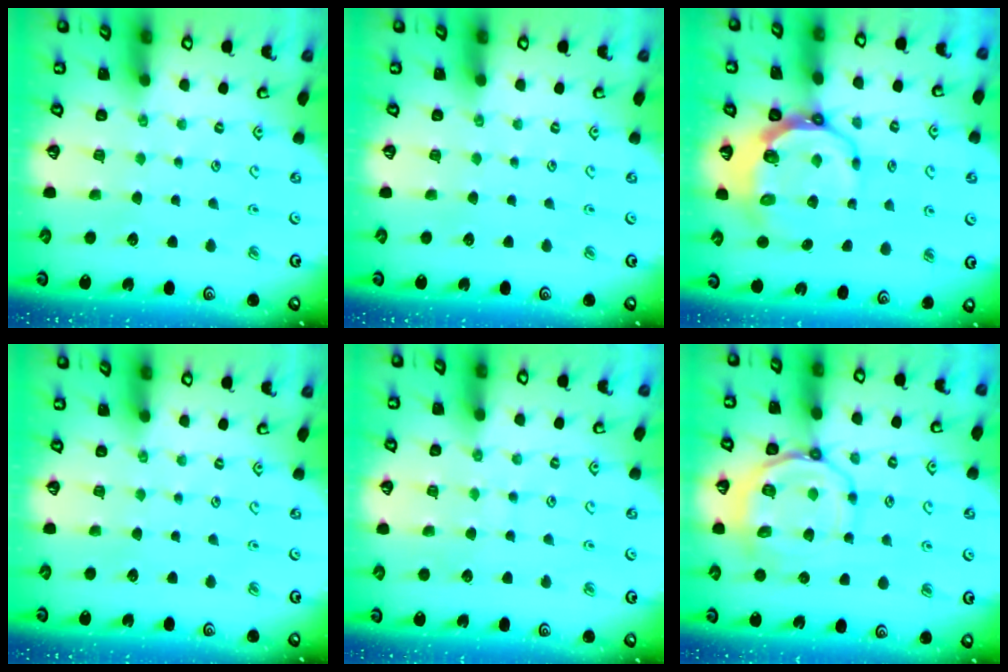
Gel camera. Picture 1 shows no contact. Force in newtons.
{"total": 0.0}
{"total": 10.2, "press": 9.4, "slide": 3.9}
{"total": 0.0}
{"total": 5.9, "press": 5.9, "slide": 0.6}
{"total": 11.7, "press": 11.6, "slide": 1.5}